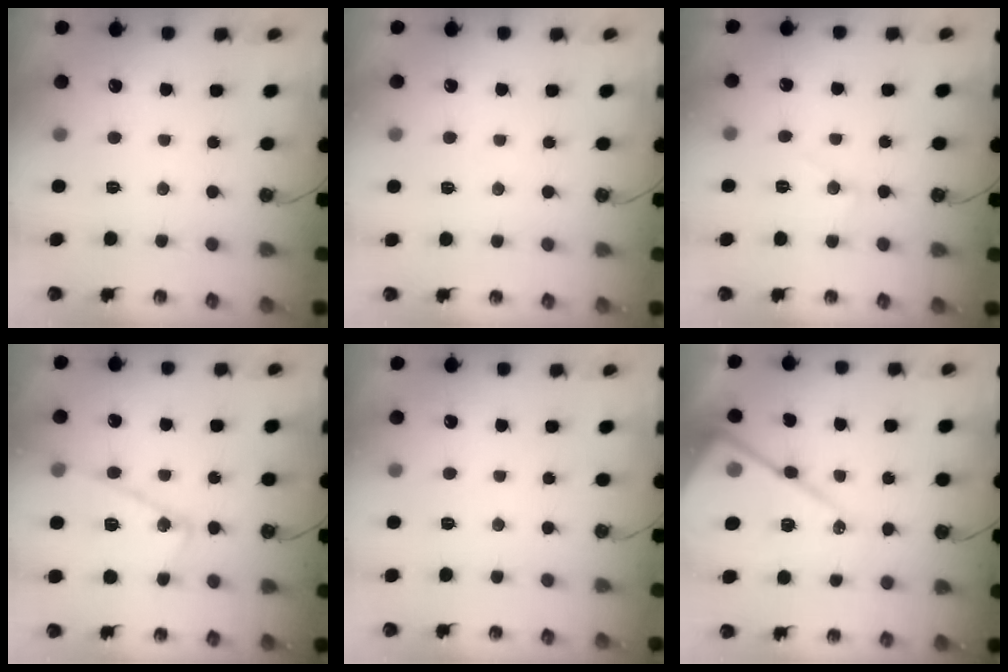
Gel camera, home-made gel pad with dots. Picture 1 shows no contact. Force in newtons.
{"total": 2.8, "press": 2.7, "slide": 0.5}
{"total": 8.0, "press": 8.0, "slide": 0.6}
{"total": 16.1, "press": 16.1, "slide": 1.3}
{"total": 2.7, "press": 2.7, "slide": 0.5}
{"total": 17.6, "press": 17.5, "slide": 1.6}